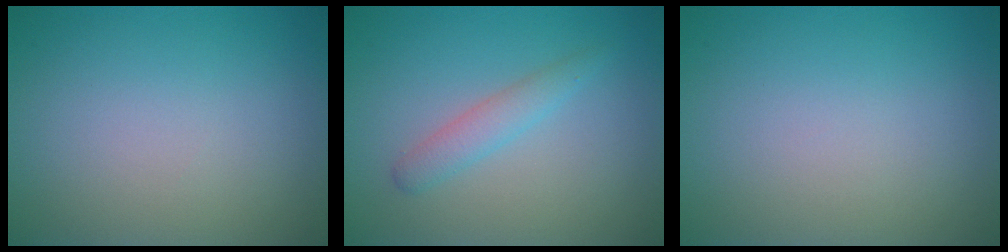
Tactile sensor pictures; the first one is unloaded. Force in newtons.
{"total": 1.9, "press": 1.9, "slide": 0.1}
{"total": 0.0}